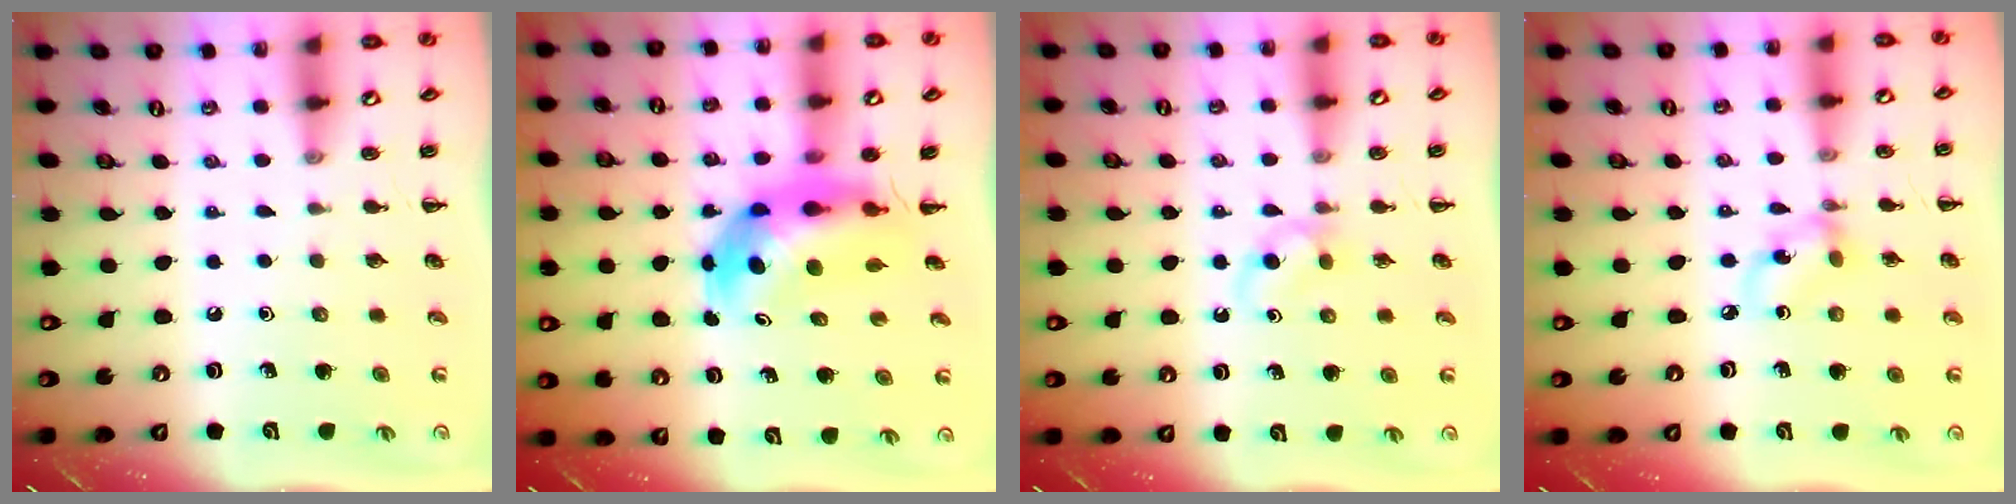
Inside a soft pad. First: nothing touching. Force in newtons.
{"total": 7.4, "press": 7.1, "slide": 2.1}
{"total": 2.7, "press": 2.4, "slide": 1.2}
{"total": 5.2, "press": 5.2, "slide": 0.6}